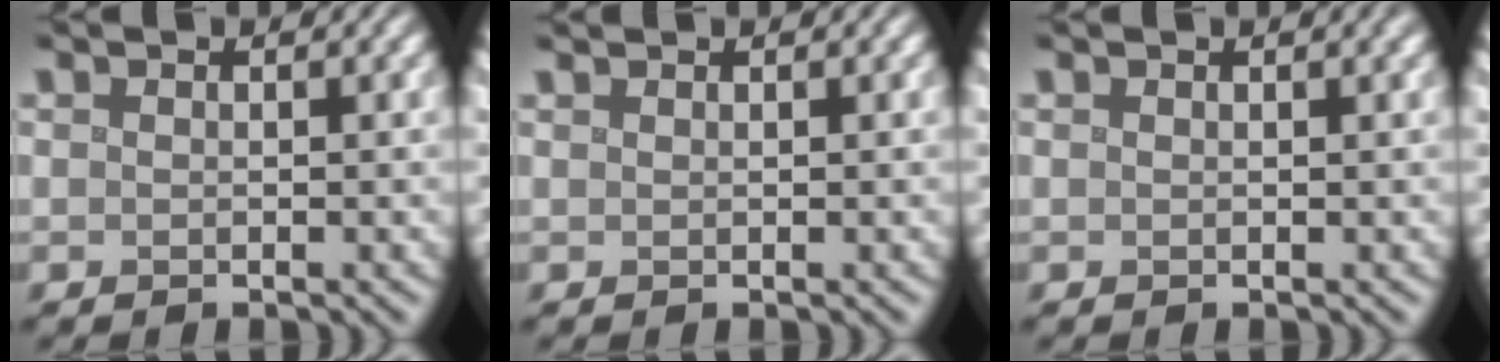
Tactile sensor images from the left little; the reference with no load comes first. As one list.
[{"total": 0.9, "force": [0.8, 0.3, 0.4], "torque": [0.002, -0.001, 0.003]}, {"total": 1.6, "force": [0.9, 0.7, 1.2], "torque": [-0.005, 0.008, 0.001]}]